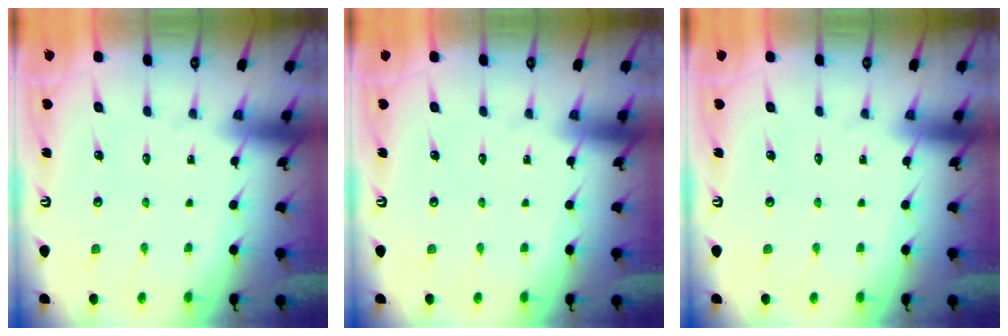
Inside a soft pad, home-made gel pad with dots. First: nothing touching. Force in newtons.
{"total": 0.0}
{"total": 0.0}